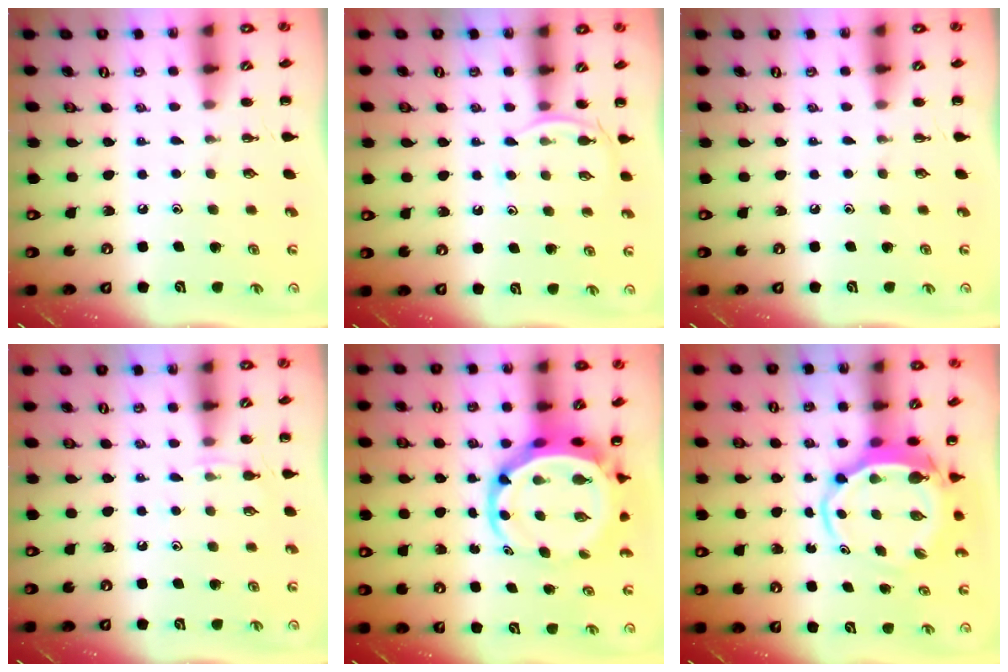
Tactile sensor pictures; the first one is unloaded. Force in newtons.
{"total": 5.2, "press": 5.0, "slide": 1.4}
{"total": 0.0}
{"total": 4.7, "press": 4.6, "slide": 1.3}
{"total": 8.5, "press": 8.0, "slide": 2.9}
{"total": 6.2, "press": 6.0, "slide": 1.6}